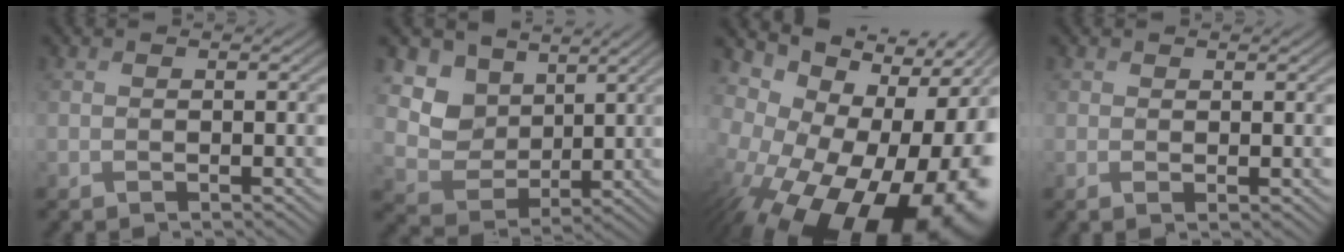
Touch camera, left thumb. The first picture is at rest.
{"total": 7.7, "force": [3.6, 5.7, 3.6], "torque": [-0.102, -0.009, 0.061]}
{"total": 21.3, "force": [-8.5, 13.4, 14.2], "torque": [-0.205, -0.046, -0.099]}
{"total": 0.9, "force": [0.6, 0.2, 0.7], "torque": [-0.015, -0.002, 0.012]}